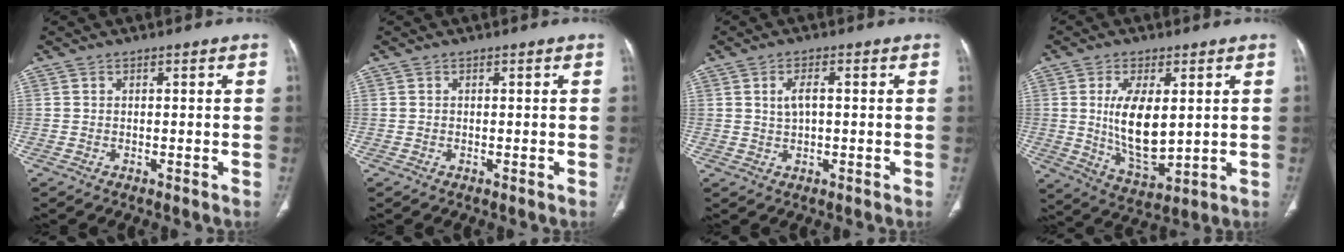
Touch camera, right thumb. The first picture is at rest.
{"total": 0.0}
{"total": 3.1, "force": [0.5, 1.4, 2.7], "torque": [-0.052, 0.003, 0.011]}
{"total": 12.2, "force": [1.7, 5.7, 10.6], "torque": [-0.180, -0.027, 0.044]}